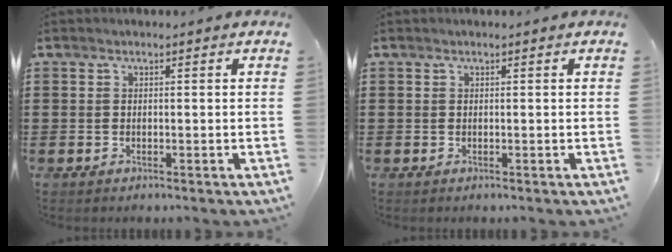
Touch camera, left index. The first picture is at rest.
{"total": 0.0}